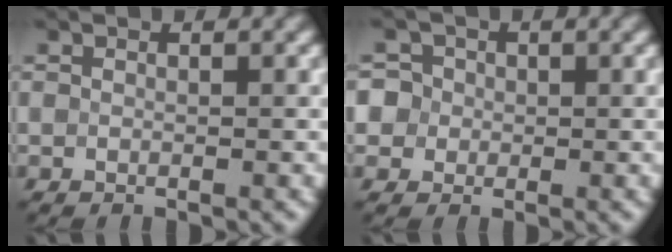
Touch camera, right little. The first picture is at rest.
{"total": 5.1, "force": [0.8, 4.8, 1.6], "torque": [-0.028, 0.040, -0.013]}